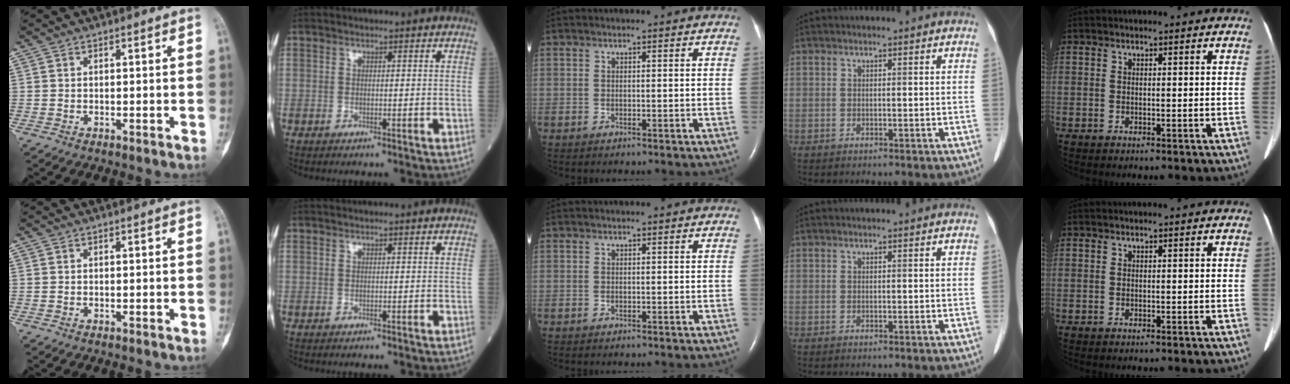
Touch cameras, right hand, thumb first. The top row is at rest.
{}